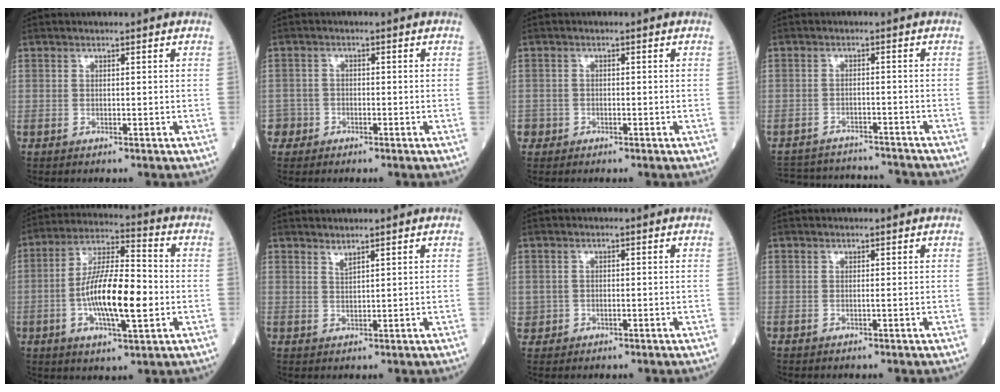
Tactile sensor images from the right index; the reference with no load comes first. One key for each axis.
{"total": 2.3, "fx": -1.4, "fy": 1.7, "fz": -0.5, "tx": 0.011, "ty": 0.010, "tz": -0.029}
{"total": 1.4, "fx": -0.9, "fy": 1.1, "fz": 0.0, "tx": -0.002, "ty": 0.005, "tz": -0.017}
{"total": 13.8, "fx": -13.2, "fy": 2.5, "fz": 2.9, "tx": -0.055, "ty": 0.012, "tz": -0.176}
{"total": 14.0, "fx": -2.4, "fy": 3.1, "fz": 13.5, "tx": -0.253, "ty": 0.002, "tz": -0.043}
{"total": 1.2, "fx": 1.1, "fy": -0.2, "fz": 0.4, "tx": -0.009, "ty": -0.007, "tz": 0.024}
{"total": 1.5, "fx": -0.3, "fy": 1.4, "fz": 0.5, "tx": -0.009, "ty": 0.005, "tz": 0.001}
{"total": 0.0}